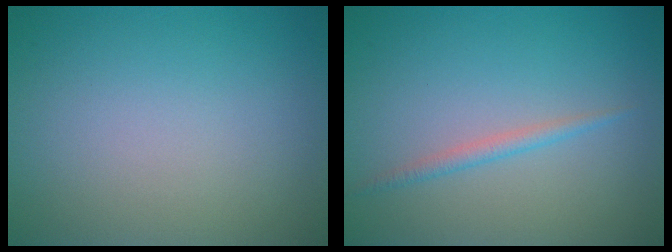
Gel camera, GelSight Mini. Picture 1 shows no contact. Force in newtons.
{"total": 1.2, "press": 1.2, "slide": 0.1}